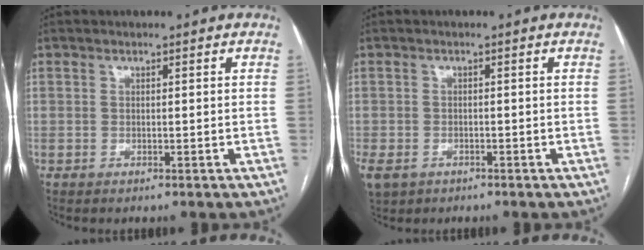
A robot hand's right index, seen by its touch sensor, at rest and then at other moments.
{"total": 7.6, "force": [-3.9, 5.6, 3.2], "torque": [-0.097, -0.008, -0.057]}